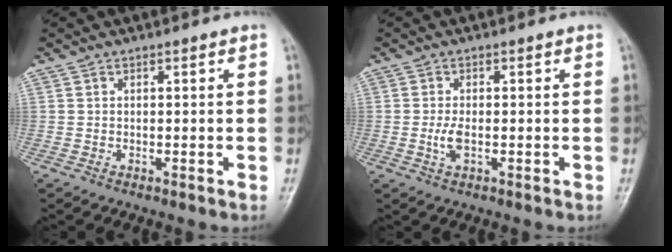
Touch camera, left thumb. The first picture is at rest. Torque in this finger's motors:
{"motor_torque": [-0.02, 0.07, -0.02, -0.04, 0.03]}